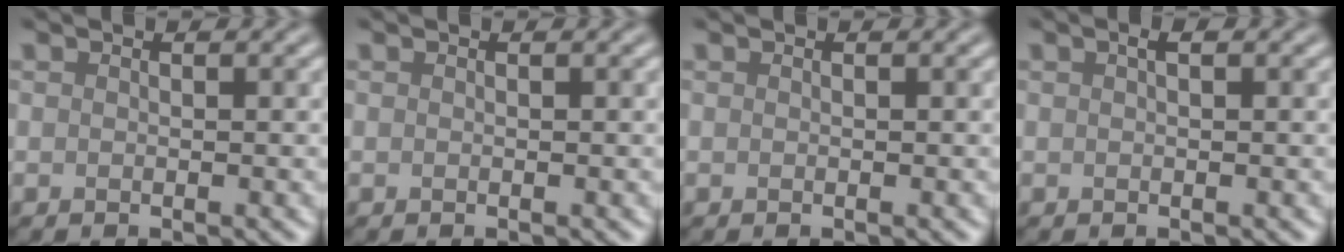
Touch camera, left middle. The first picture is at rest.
{"total": 0.0}
{"total": 0.0}
{"total": 0.8, "force": [0.3, 0.2, 0.7], "torque": [-0.012, 0.006, 0.006]}